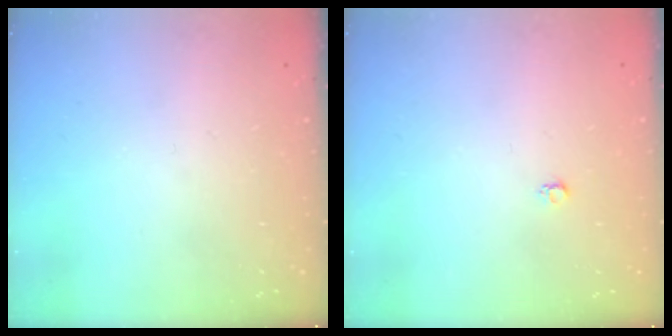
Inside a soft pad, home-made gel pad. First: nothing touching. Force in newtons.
{"total": 2.6, "press": 2.6, "slide": 0.4}